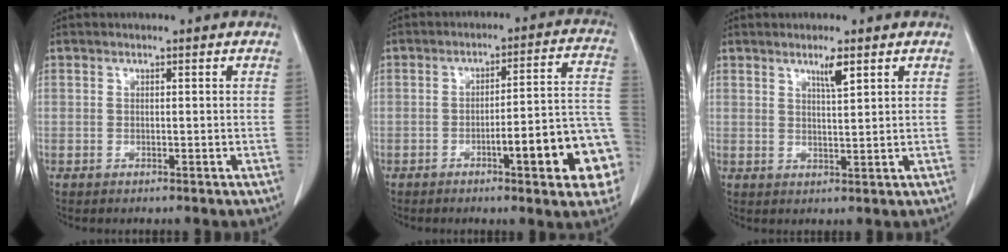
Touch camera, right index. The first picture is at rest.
{"total": 14.0, "force": [-5.1, 1.8, 12.9], "torque": [-0.112, 0.033, -0.060]}
{"total": 2.9, "force": [1.8, 0.1, 2.3], "torque": [-0.042, -0.004, 0.033]}